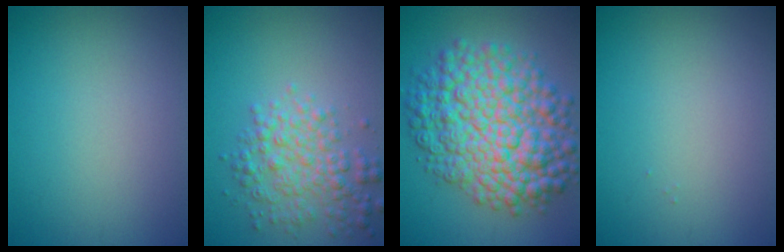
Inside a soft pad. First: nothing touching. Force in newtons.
{"total": 4.1, "press": 4.1, "slide": 0.1}
{"total": 11.4, "press": 11.4, "slide": 0.2}
{"total": 0.0}